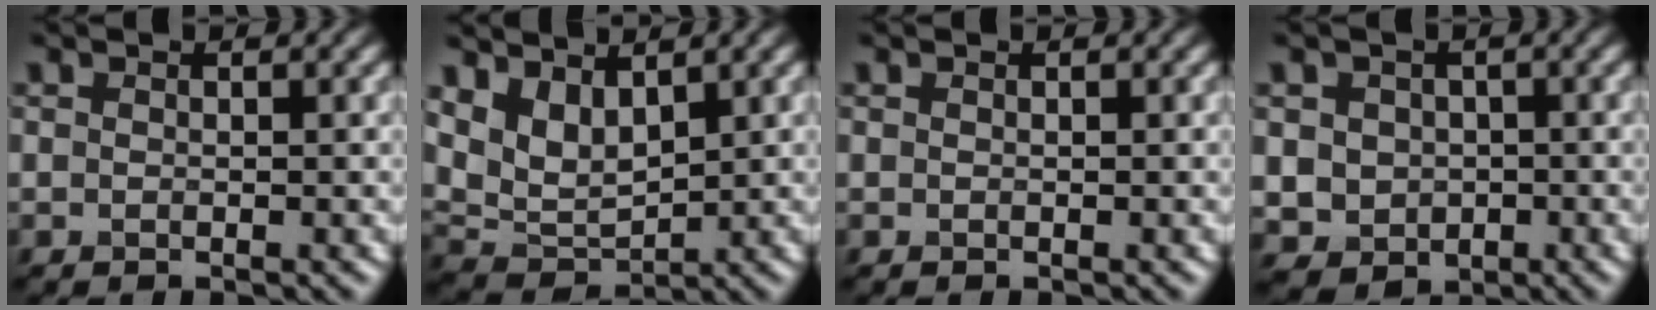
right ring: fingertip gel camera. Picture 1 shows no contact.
{"total": 4.8, "force": [2.6, 2.7, 3.0], "torque": [-0.068, -0.011, 0.054]}
{"total": 0.0}
{"total": 3.7, "force": [-0.2, 3.5, 1.4], "torque": [-0.018, -0.002, -0.007]}